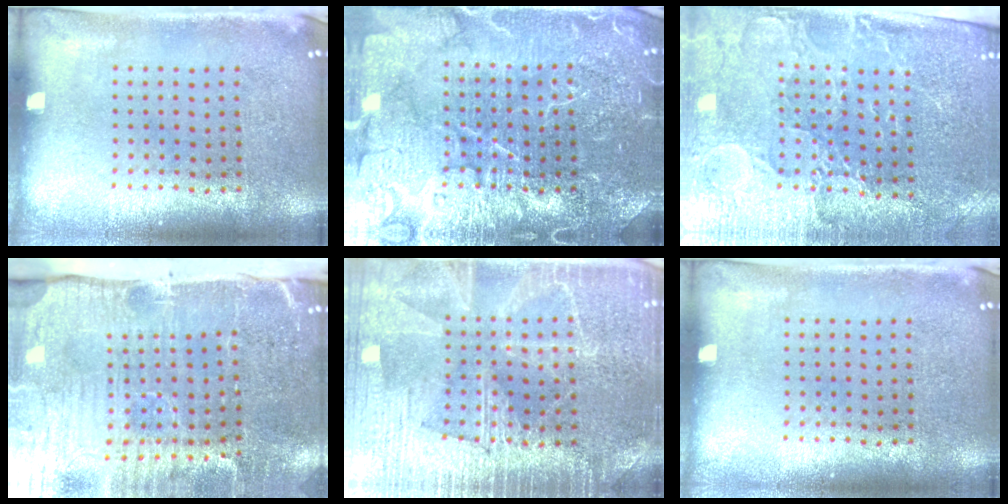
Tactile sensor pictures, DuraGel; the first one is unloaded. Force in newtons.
{"total": 7.0, "press": 6.9, "slide": 0.9}
{"total": 3.6, "press": 3.3, "slide": 1.4}
{"total": 5.2, "press": 4.3, "slide": 2.9}
{"total": 3.6, "press": 3.6, "slide": 0.5}
{"total": 0.0}